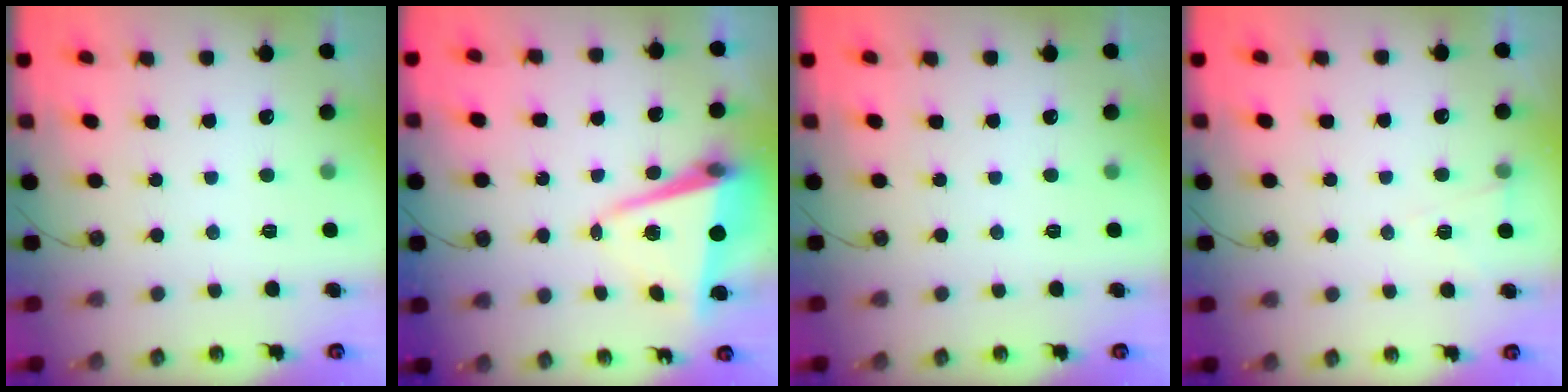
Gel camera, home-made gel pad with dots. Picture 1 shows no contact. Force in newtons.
{"total": 8.3, "press": 8.2, "slide": 1.3}
{"total": 0.0}
{"total": 4.8, "press": 2.5, "slide": 4.1}